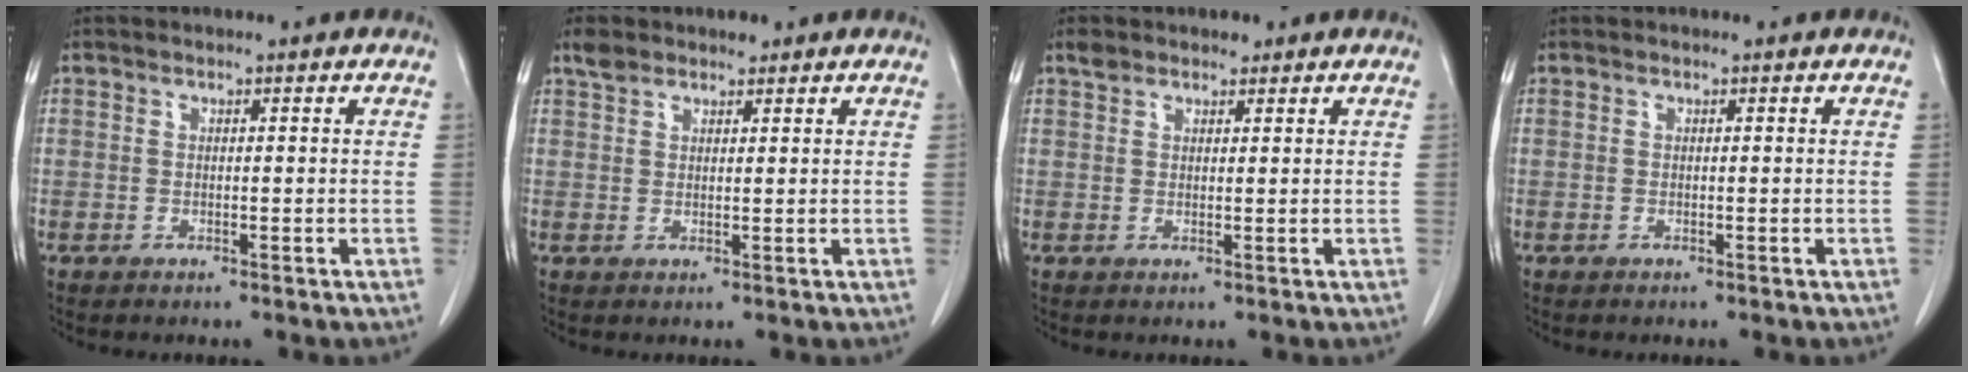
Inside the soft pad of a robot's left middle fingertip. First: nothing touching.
{"total": 2.8, "force": [2.3, 1.4, 0.8], "torque": [-0.019, 0.013, 0.041]}
{"total": 2.2, "force": [1.7, 1.3, 0.5], "torque": [-0.011, 0.010, 0.029]}
{"total": 0.0}